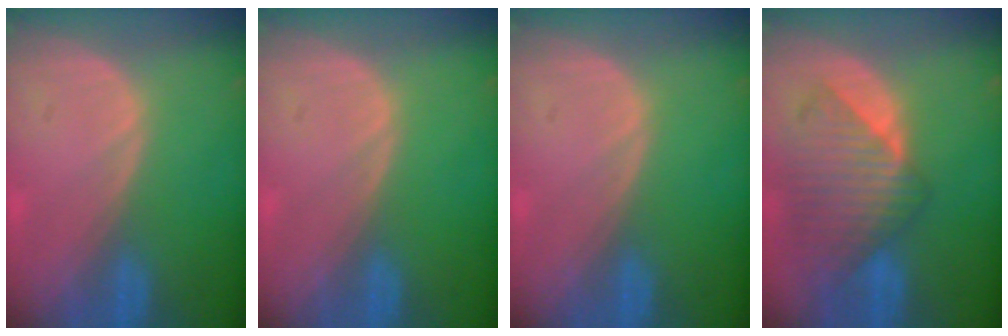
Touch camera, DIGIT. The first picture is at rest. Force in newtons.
{"total": 0.0}
{"total": 0.0}
{"total": 9.4, "press": 8.4, "slide": 4.2}